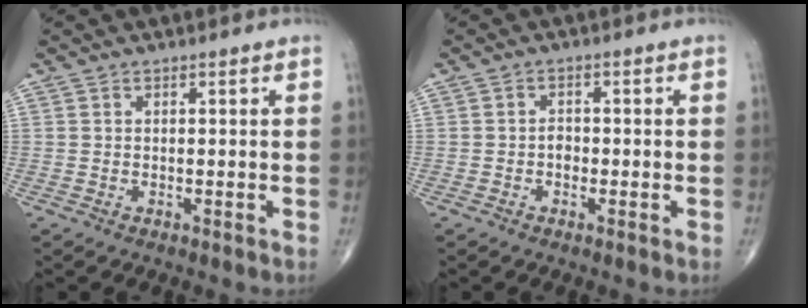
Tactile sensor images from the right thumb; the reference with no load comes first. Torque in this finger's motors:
{"motor_torque": [0.30, 1.21, 0.04, -0.16, -0.02]}